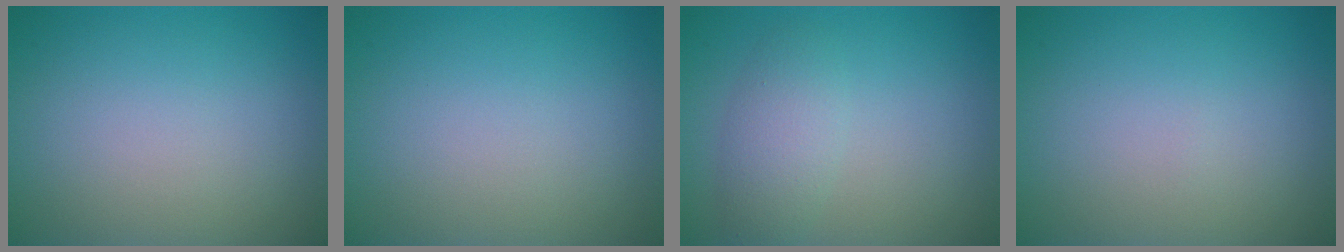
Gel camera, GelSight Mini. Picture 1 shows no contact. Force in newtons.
{"total": 0.0}
{"total": 2.7, "press": 2.7, "slide": 0.1}
{"total": 0.0}